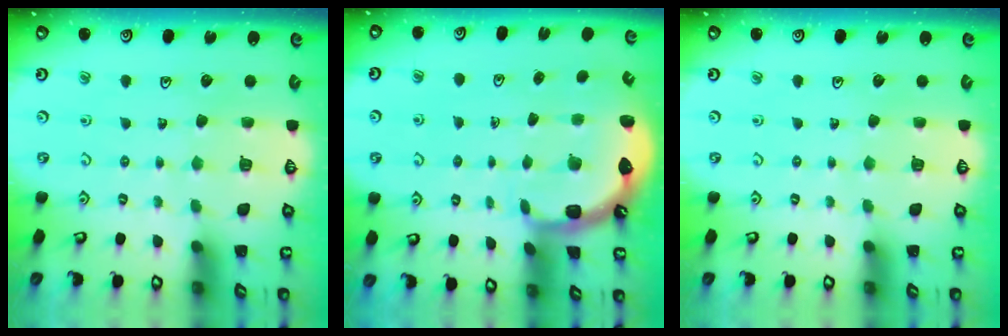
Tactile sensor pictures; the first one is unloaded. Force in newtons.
{"total": 2.5, "press": 1.9, "slide": 1.6}
{"total": 0.0}